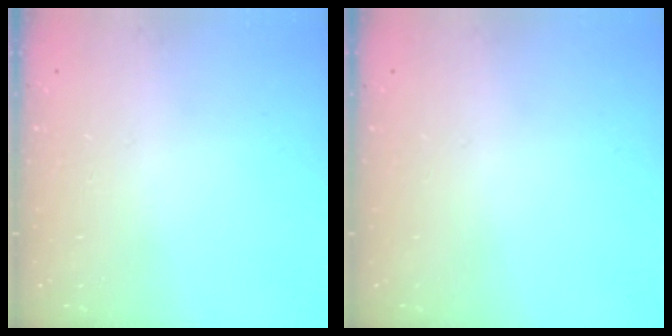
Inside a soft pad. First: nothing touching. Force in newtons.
{"total": 0.0}